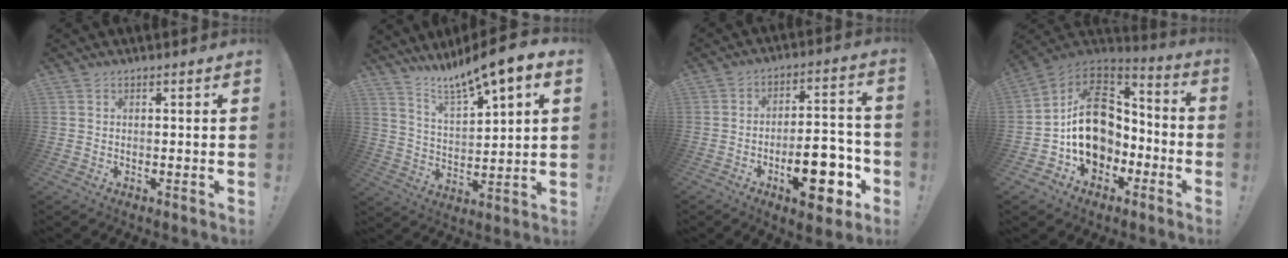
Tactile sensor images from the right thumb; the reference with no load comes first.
{"total": 10.6, "force": [8.9, 1.3, 5.6], "torque": [-0.105, -0.072, 0.148]}
{"total": 17.3, "force": [-7.1, 7.6, 13.9], "torque": [-0.171, 0.047, -0.100]}
{"total": 19.0, "force": [0.2, 14.9, 11.8], "torque": [-0.179, 0.013, 0.024]}